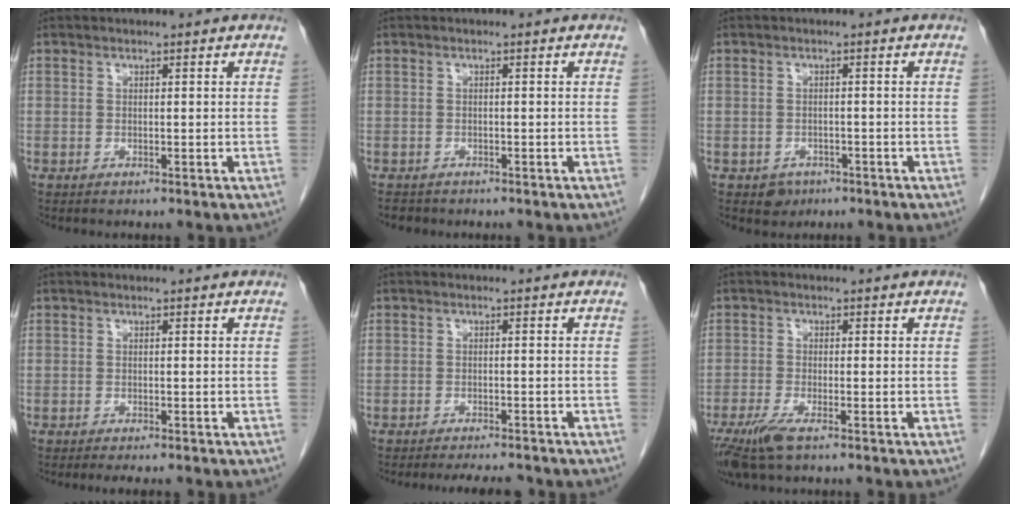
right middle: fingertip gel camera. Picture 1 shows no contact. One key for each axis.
{"total": 1.8, "fx": -1.5, "fy": 0.9, "fz": 0.3, "tx": -0.011, "ty": -0.001, "tz": -0.021}
{"total": 2.4, "fx": -1.4, "fy": 1.9, "fz": 0.5, "tx": -0.007, "ty": 0.006, "tz": -0.015}
{"total": 2.6, "fx": -2.2, "fy": 0.3, "fz": 1.4, "tx": -0.017, "ty": -0.007, "tz": -0.027}
{"total": 5.4, "fx": -5.0, "fy": 0.6, "fz": 2.0, "tx": -0.027, "ty": -0.013, "tz": -0.070}
{"total": 5.0, "fx": -3.3, "fy": 0.7, "fz": 3.7, "tx": -0.079, "ty": -0.016, "tz": -0.061}